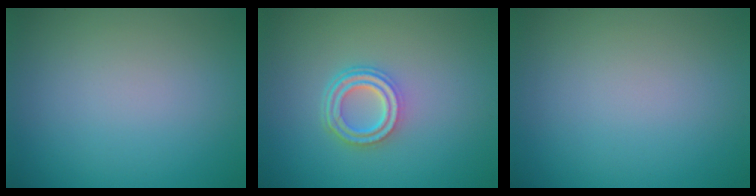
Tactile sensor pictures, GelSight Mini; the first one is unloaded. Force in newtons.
{"total": 3.5, "press": 2.7, "slide": 2.3}
{"total": 0.0}